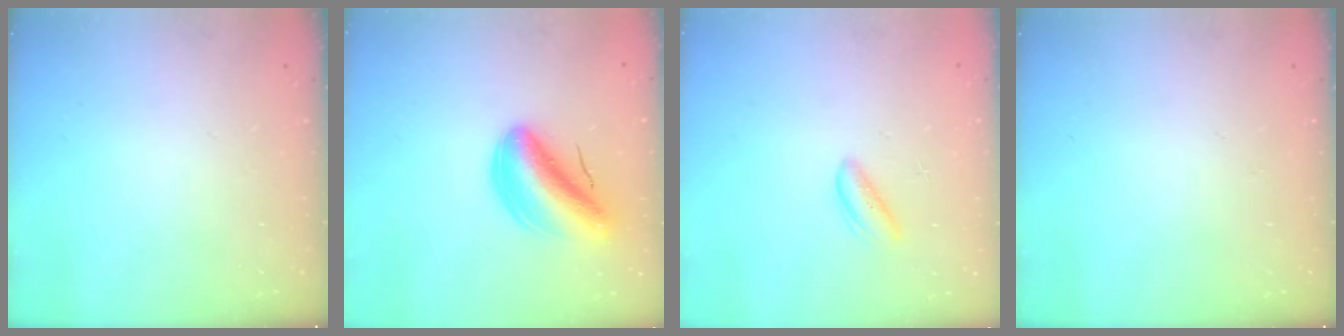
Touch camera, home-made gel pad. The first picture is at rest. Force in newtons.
{"total": 11.2, "press": 10.6, "slide": 3.6}
{"total": 1.9, "press": 1.9, "slide": 0.4}
{"total": 0.0}